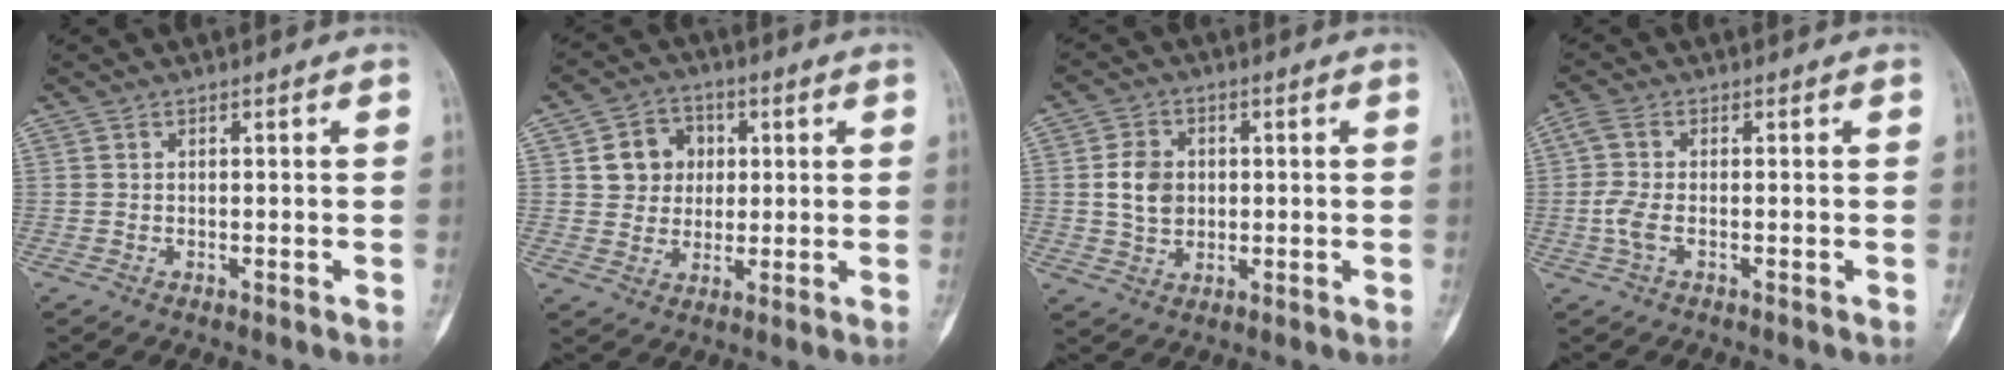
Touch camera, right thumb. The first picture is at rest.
{"total": 8.3, "force": [1.8, 7.4, 3.4], "torque": [-0.014, 0.000, 0.027]}
{"total": 6.5, "force": [0.6, 5.3, 3.7], "torque": [-0.050, -0.002, 0.011]}
{"total": 4.3, "force": [-0.9, 1.8, 3.8], "torque": [-0.109, 0.006, -0.025]}